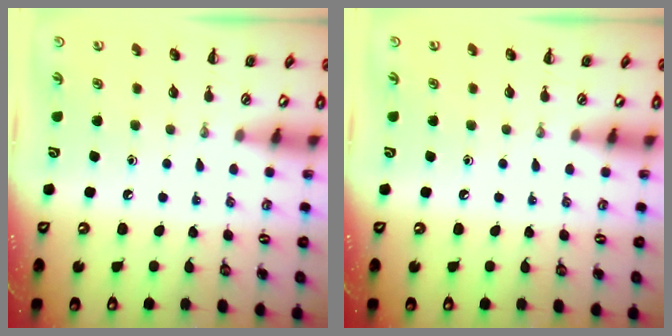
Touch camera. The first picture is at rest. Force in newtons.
{"total": 0.0}